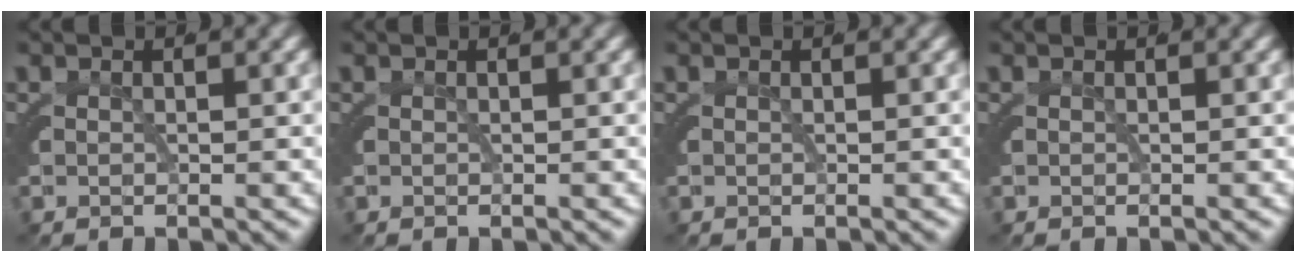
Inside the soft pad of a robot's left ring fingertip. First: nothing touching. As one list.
[{"total": 0.0}, {"total": 0.0}, {"total": 0.0}]